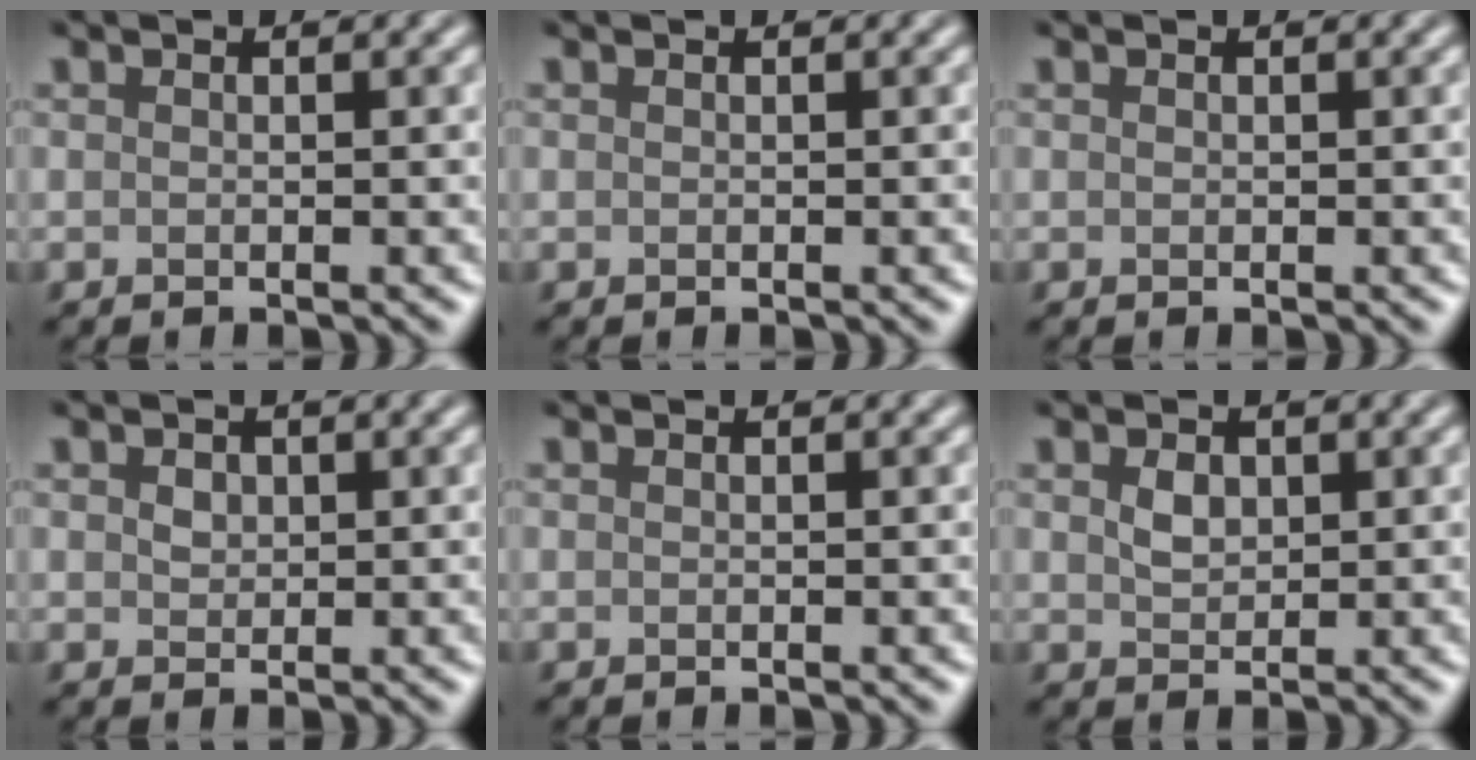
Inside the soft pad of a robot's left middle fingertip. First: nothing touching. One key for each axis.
{"total": 0.0}
{"total": 0.0}
{"total": 1.1, "fx": 0.4, "fy": 1.0, "fz": 0.4, "tx": -0.012, "ty": 0.000, "tz": 0.007}
{"total": 0.0}
{"total": 1.6, "fx": 0.6, "fy": 1.2, "fz": 0.9, "tx": -0.023, "ty": 0.000, "tz": 0.013}